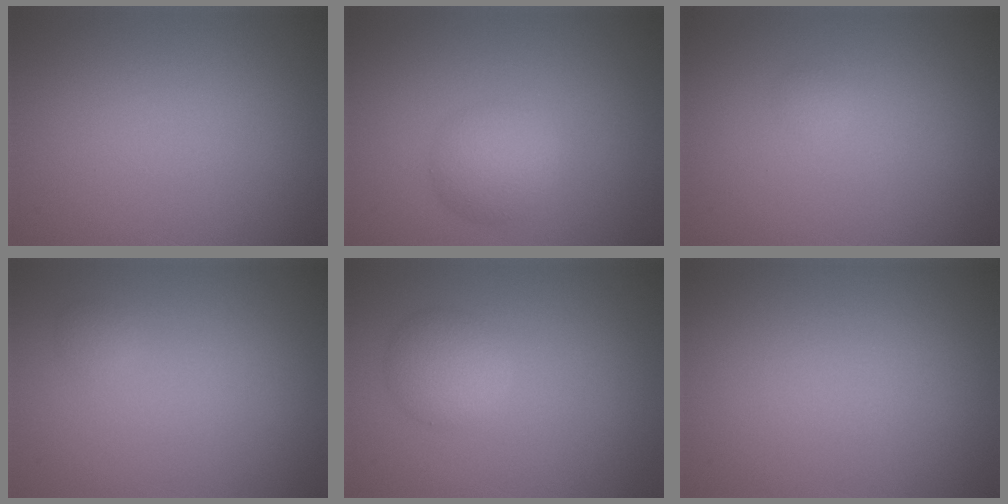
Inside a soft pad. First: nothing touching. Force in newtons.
{"total": 3.0, "press": 3.0, "slide": 0.1}
{"total": 0.6, "press": 0.6, "slide": 0.0}
{"total": 0.6, "press": 0.6, "slide": 0.0}
{"total": 2.7, "press": 2.7, "slide": 0.1}
{"total": 0.0}